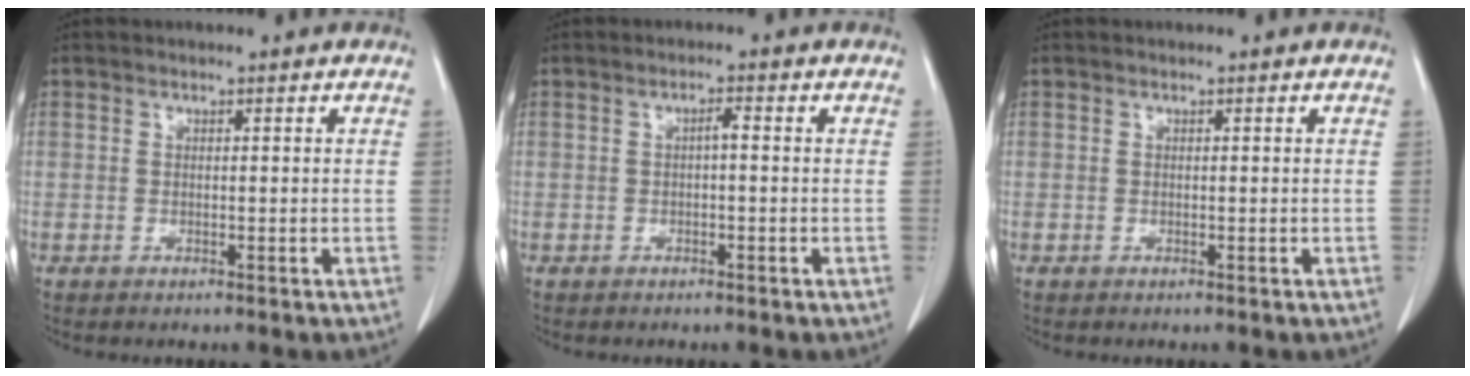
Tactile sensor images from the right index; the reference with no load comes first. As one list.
[{"total": 1.3, "force": [-0.1, 0.2, 1.3], "torque": [-0.020, 0.004, -0.001]}, {"total": 0.0}]